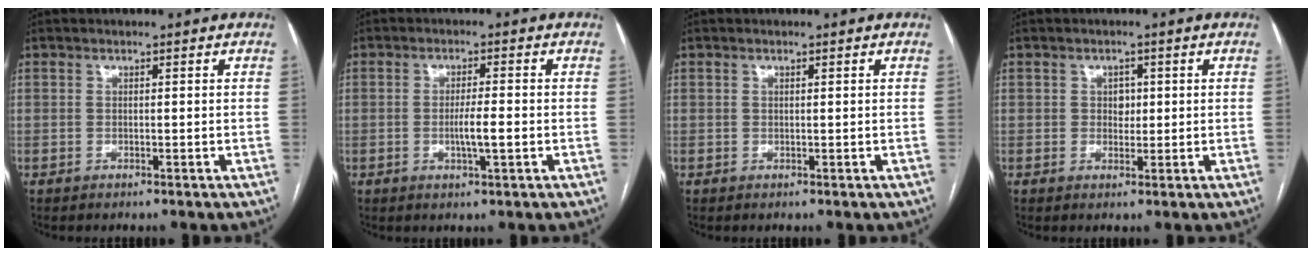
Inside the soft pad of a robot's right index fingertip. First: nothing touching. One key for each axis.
{"total": 3.6, "fx": -0.9, "fy": 0.1, "fz": 3.5, "tx": -0.062, "ty": -0.002, "tz": -0.014}
{"total": 0.0}
{"total": 2.0, "fx": 0.3, "fy": 1.6, "fz": 1.2, "tx": -0.012, "ty": 0.001, "tz": 0.004}